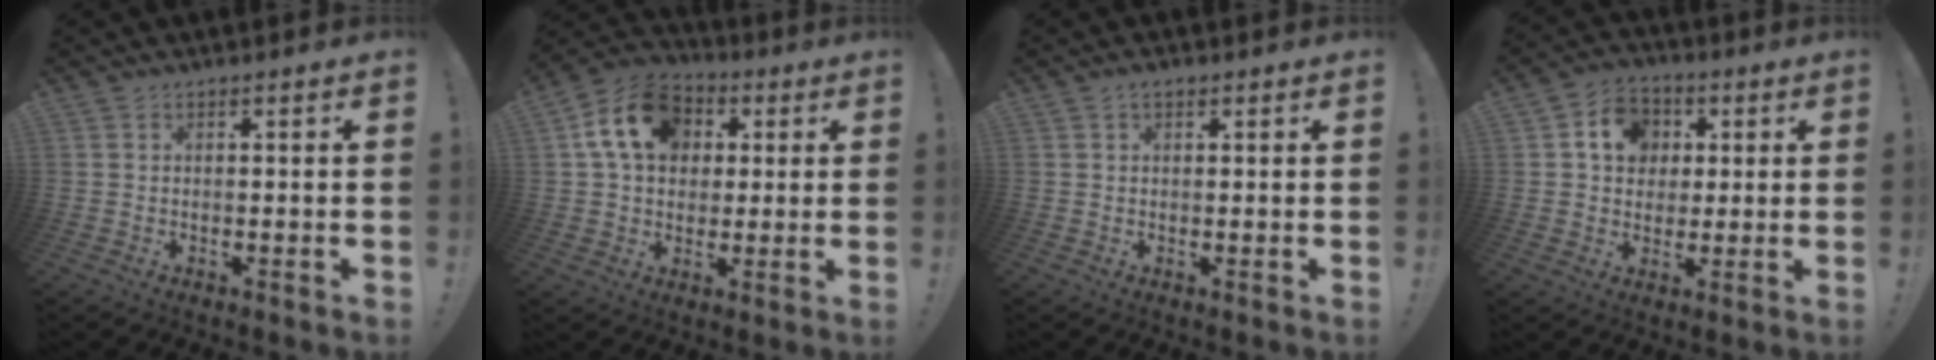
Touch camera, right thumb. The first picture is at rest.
{"total": 15.8, "force": [4.8, 12.0, 9.0], "torque": [-0.151, 0.001, 0.093]}
{"total": 2.0, "force": [1.2, 0.9, 1.3], "torque": [-0.020, -0.001, 0.021]}
{"total": 10.6, "force": [2.9, 9.1, 4.6], "torque": [-0.068, 0.001, 0.059]}